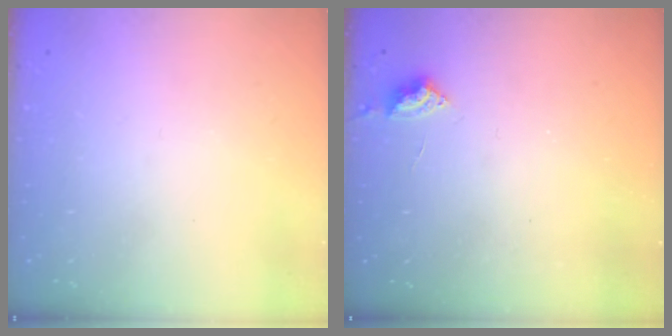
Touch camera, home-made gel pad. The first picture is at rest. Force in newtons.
{"total": 2.9, "press": 2.8, "slide": 0.4}